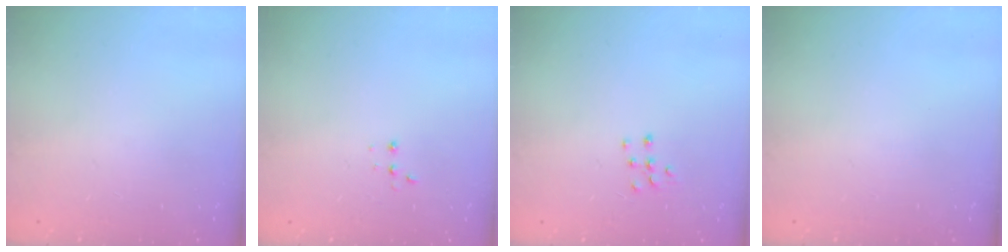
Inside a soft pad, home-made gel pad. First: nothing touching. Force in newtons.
{"total": 2.7, "press": 2.7, "slide": 0.5}
{"total": 5.3, "press": 5.3, "slide": 0.5}
{"total": 0.0}